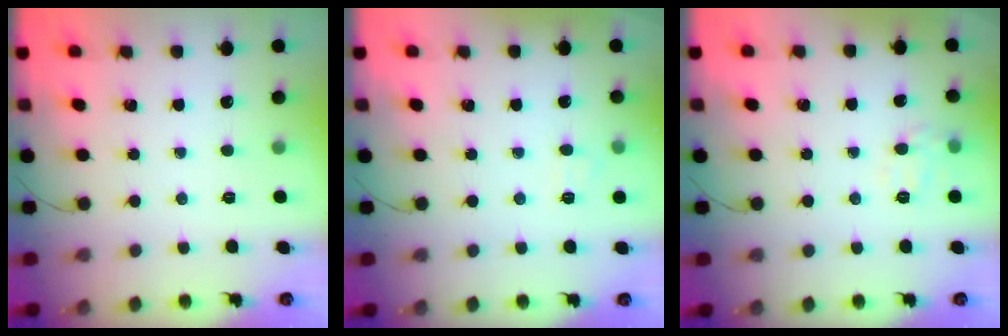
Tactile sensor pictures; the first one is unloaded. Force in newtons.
{"total": 5.4, "press": 5.2, "slide": 1.4}
{"total": 7.2, "press": 7.1, "slide": 0.8}